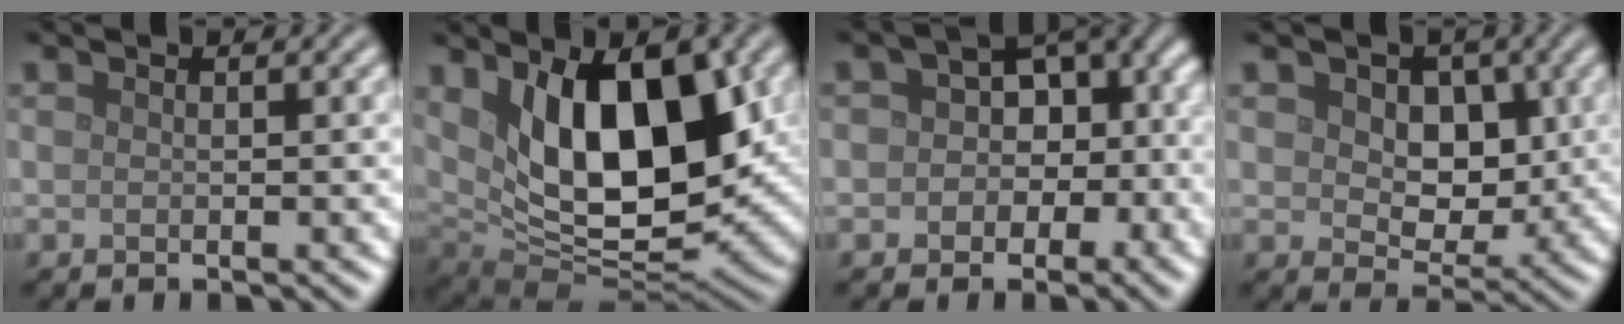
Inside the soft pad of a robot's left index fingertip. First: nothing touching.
{"total": 12.1, "force": [2.7, 5.5, 10.4], "torque": [-0.146, -0.014, 0.048]}
{"total": 7.3, "force": [0.1, 5.3, 5.0], "torque": [-0.043, 0.000, -0.006]}
{"total": 4.9, "force": [1.1, 3.5, 3.4], "torque": [-0.057, -0.009, 0.009]}